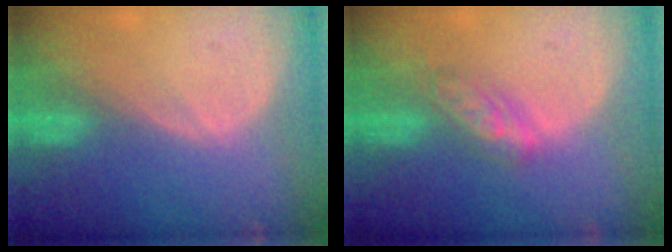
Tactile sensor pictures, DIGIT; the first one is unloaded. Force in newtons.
{"total": 4.8, "press": 4.5, "slide": 1.6}